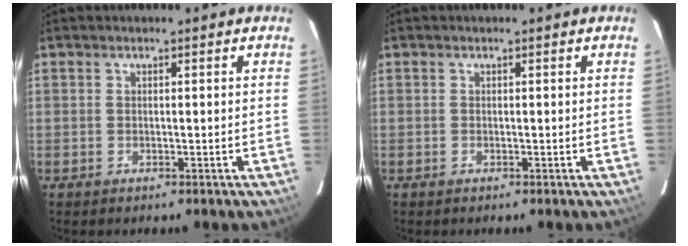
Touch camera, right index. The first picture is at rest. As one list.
[{"total": 0.0}]